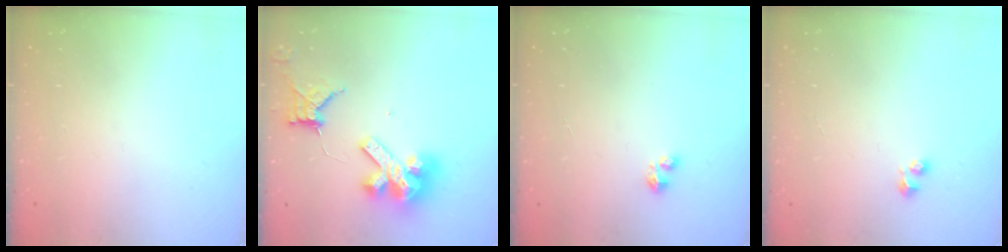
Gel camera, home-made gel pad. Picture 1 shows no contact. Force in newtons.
{"total": 13.7, "press": 13.6, "slide": 1.8}
{"total": 2.4, "press": 2.4, "slide": 0.3}
{"total": 1.7, "press": 1.6, "slide": 0.6}